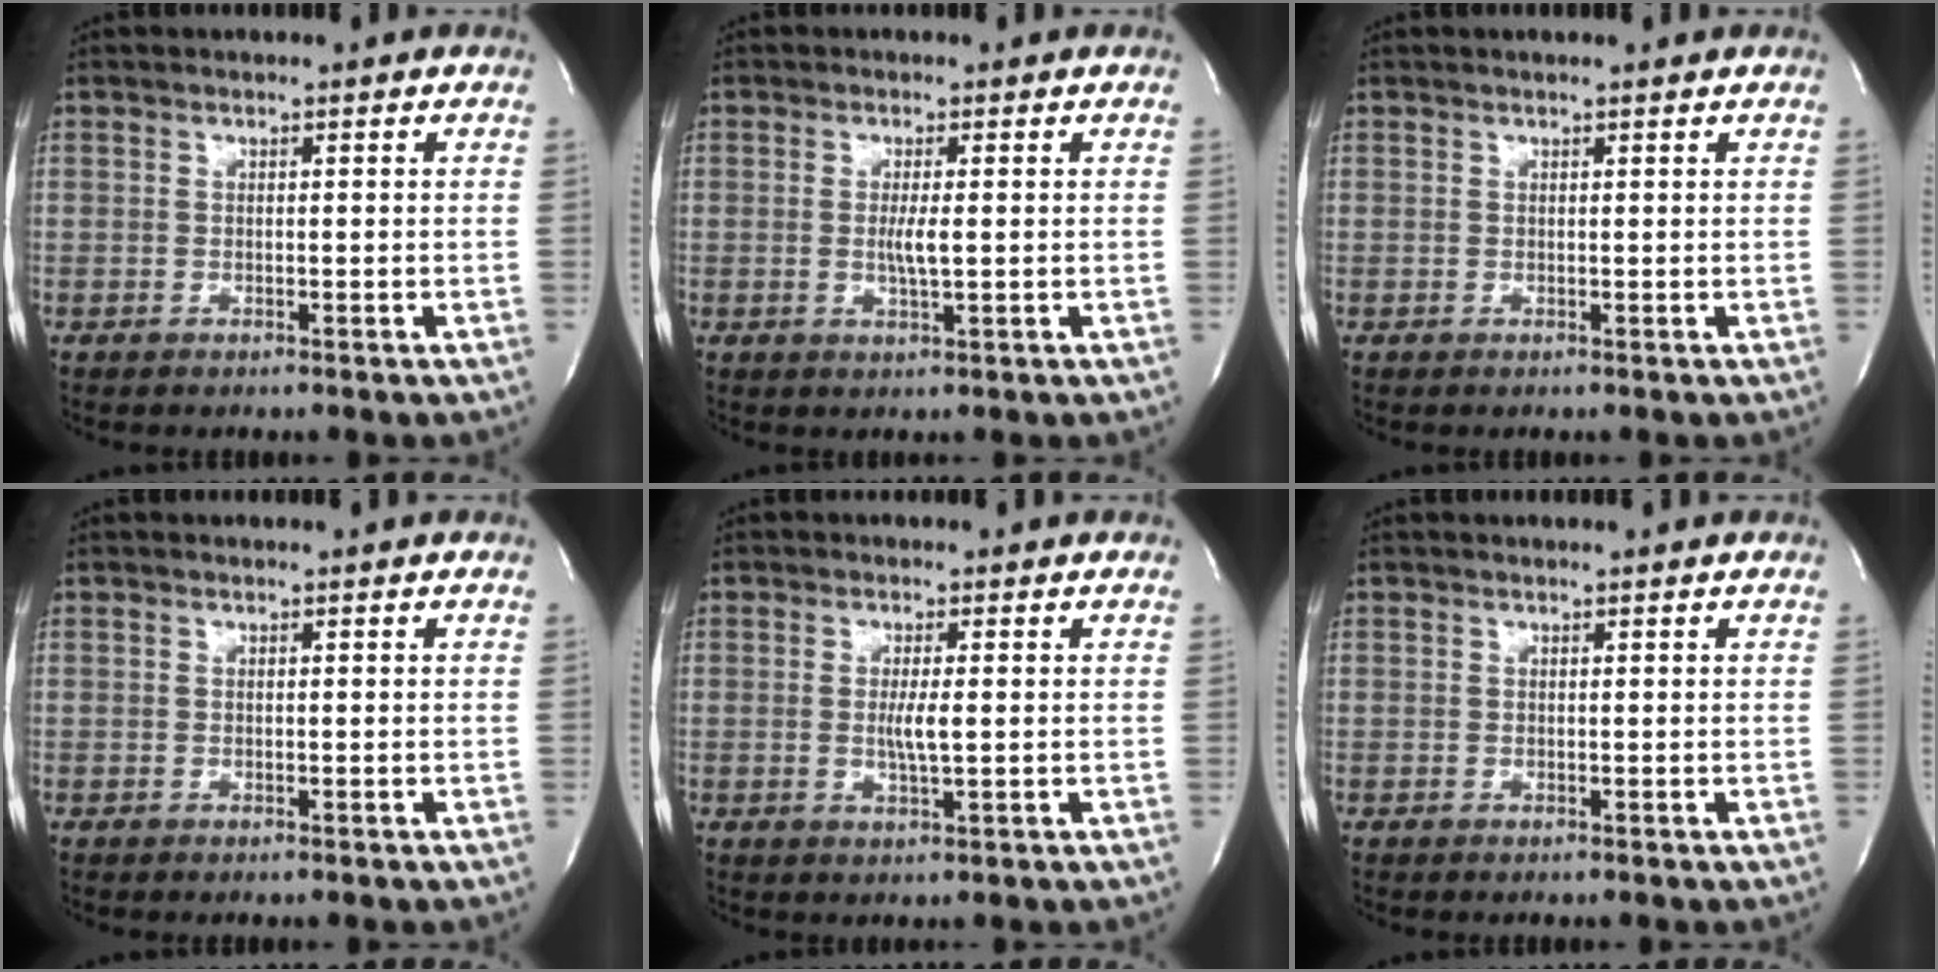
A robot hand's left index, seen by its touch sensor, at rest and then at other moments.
{"total": 2.6, "force": [-0.5, 0.0, 2.6], "torque": [-0.055, -0.010, -0.006]}
{"total": 0.8, "force": [0.7, -0.2, 0.4], "torque": [-0.009, 0.001, 0.010]}
{"total": 0.0}
{"total": 3.0, "force": [-0.5, 0.0, 2.9], "torque": [-0.061, -0.010, -0.006]}
{"total": 0.0}